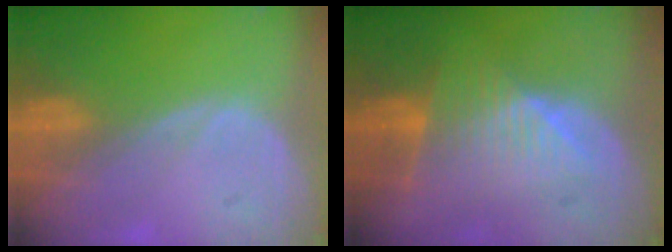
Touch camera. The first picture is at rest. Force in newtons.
{"total": 8.1, "press": 7.0, "slide": 4.1}